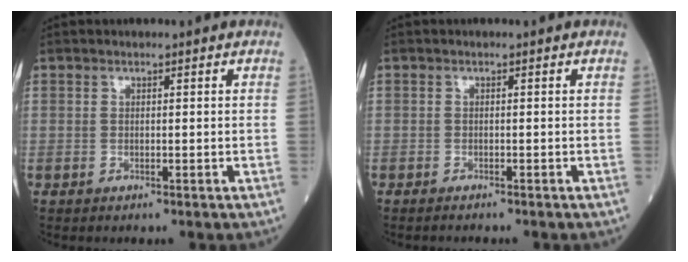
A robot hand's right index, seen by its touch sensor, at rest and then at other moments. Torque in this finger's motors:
{"motor_torque": [-0.19, -0.24, -0.10, -0.02]}